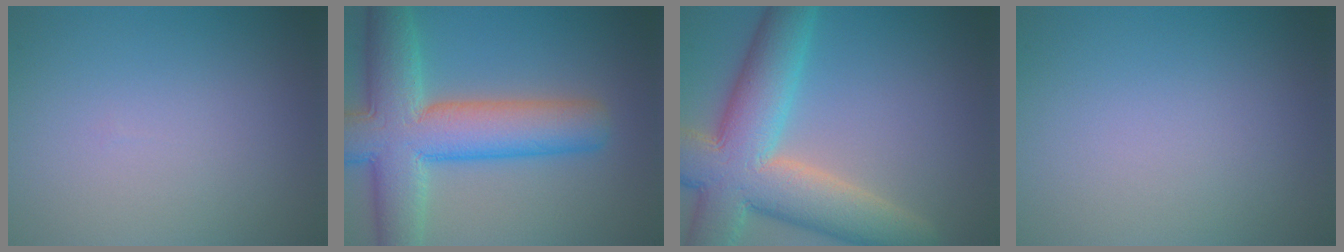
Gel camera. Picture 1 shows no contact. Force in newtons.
{"total": 10.5, "press": 10.5, "slide": 0.6}
{"total": 11.2, "press": 11.2, "slide": 1.0}
{"total": 0.0}